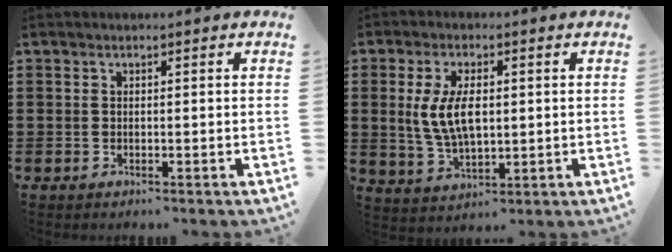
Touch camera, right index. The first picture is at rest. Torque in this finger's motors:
{"motor_torque": [0.57, 0.24, 0.50, 0.21]}